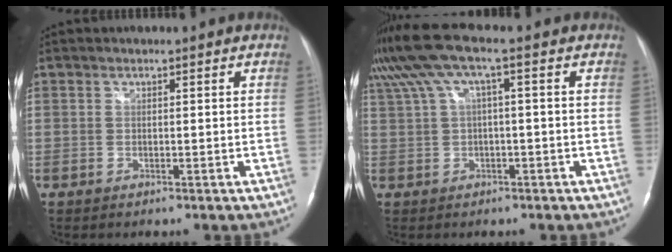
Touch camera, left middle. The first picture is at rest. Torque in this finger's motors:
{"motor_torque": [0.85, -0.93, 0.64, 0.21]}